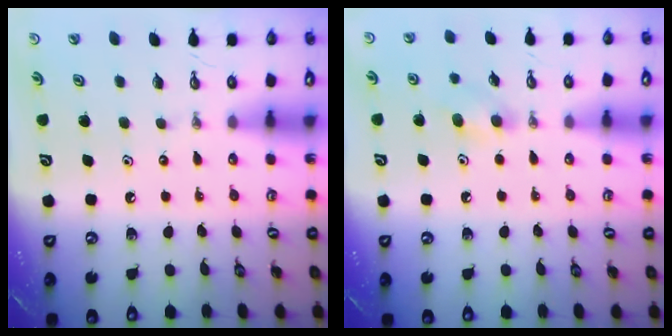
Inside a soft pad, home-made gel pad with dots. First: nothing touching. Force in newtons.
{"total": 5.7, "press": 5.7, "slide": 0.5}